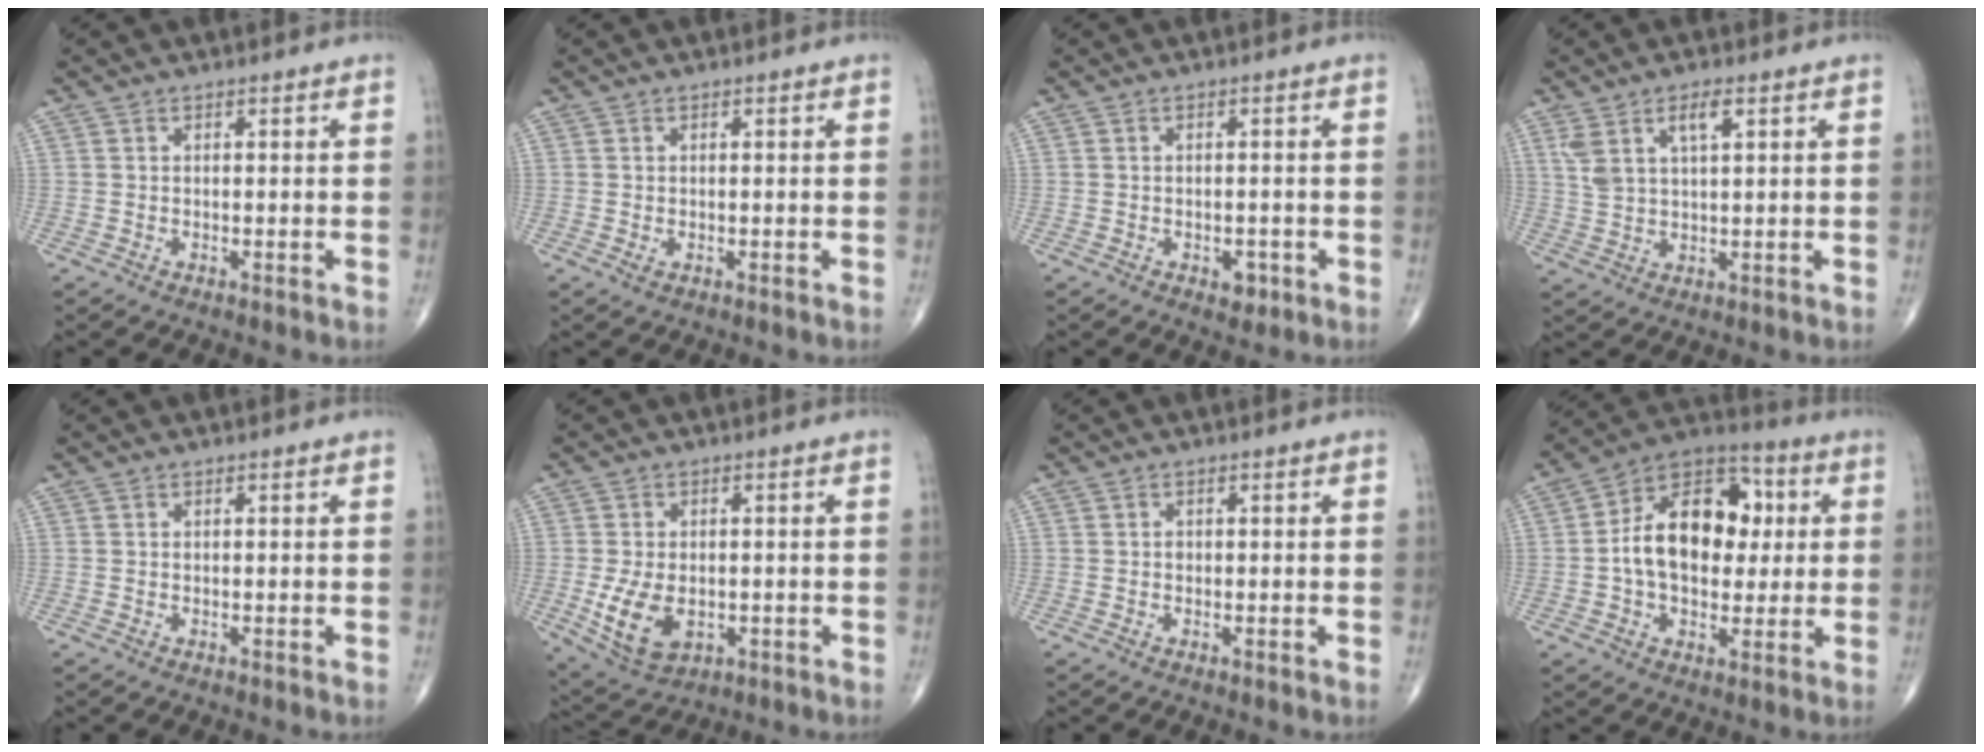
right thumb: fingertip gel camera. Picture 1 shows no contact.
{"total": 0.7, "force": [-0.2, 0.5, 0.6], "torque": [-0.013, -0.001, -0.001]}
{"total": 2.5, "force": [-1.1, 1.5, 1.6], "torque": [-0.012, 0.002, -0.011]}
{"total": 6.3, "force": [3.0, 2.4, 5.0], "torque": [-0.099, -0.003, 0.064]}
{"total": 0.0}
{"total": 9.0, "force": [-1.6, 5.7, 6.8], "torque": [-0.122, -0.008, -0.015]}
{"total": 0.7, "force": [0.0, 0.6, 0.4], "torque": [-0.004, 0.002, 0.000]}
{"total": 17.8, "force": [1.5, 11.7, 13.3], "torque": [-0.177, 0.026, 0.014]}